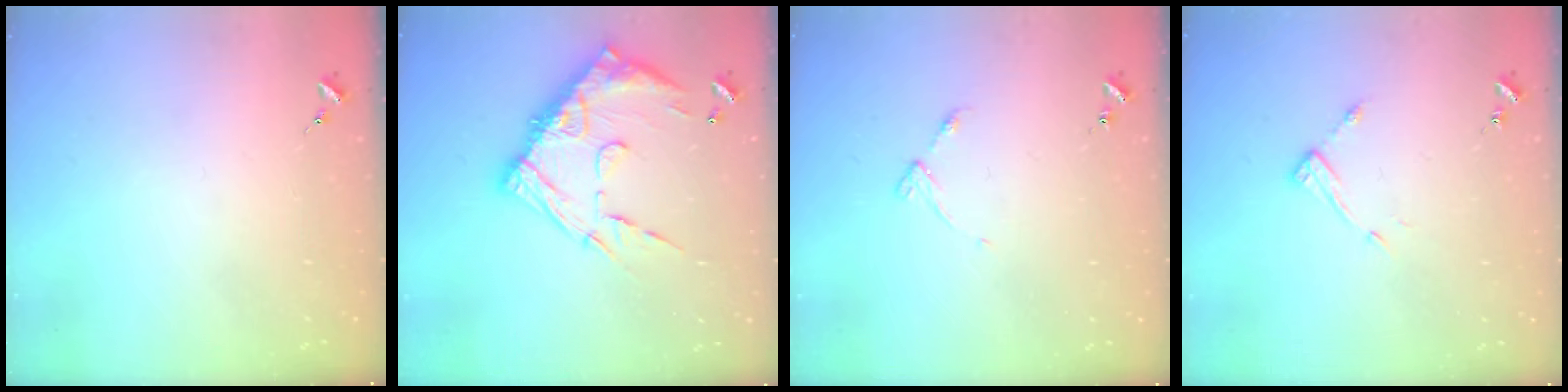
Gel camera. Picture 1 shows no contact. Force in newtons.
{"total": 19.1, "press": 19.0, "slide": 1.7}
{"total": 4.9, "press": 4.9, "slide": 0.6}
{"total": 7.9, "press": 7.9, "slide": 0.3}